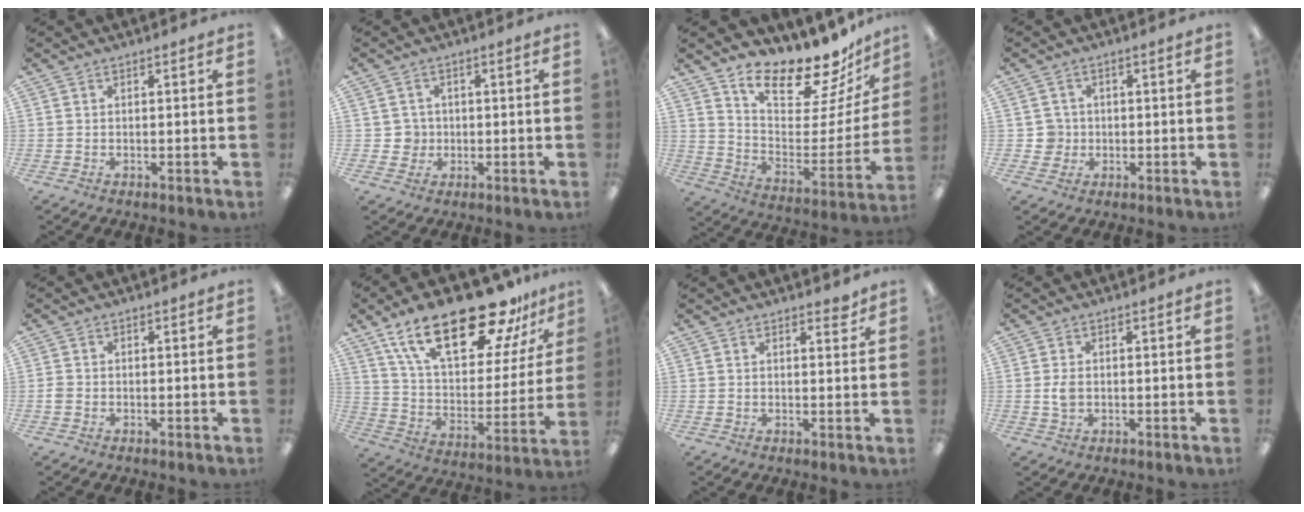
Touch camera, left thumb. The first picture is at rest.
{"total": 3.4, "force": [0.0, 3.4, 0.4], "torque": [-0.007, 0.003, -0.003]}
{"total": 16.6, "force": [14.5, 5.0, 6.2], "torque": [-0.104, -0.128, 0.250]}
{"total": 4.1, "force": [0.0, 4.1, 0.4], "torque": [-0.008, 0.008, -0.002]}
{"total": 1.5, "force": [-0.5, 1.2, 0.7], "torque": [-0.012, 0.003, -0.009]}
{"total": 26.7, "force": [18.4, 10.0, 16.5], "torque": [-0.277, -0.105, 0.310]}
{"total": 2.0, "force": [1.8, 0.8, 0.6], "torque": [0.002, -0.008, 0.030]}
{"total": 3.0, "force": [0.0, 2.0, 2.2], "torque": [-0.041, -0.002, -0.005]}